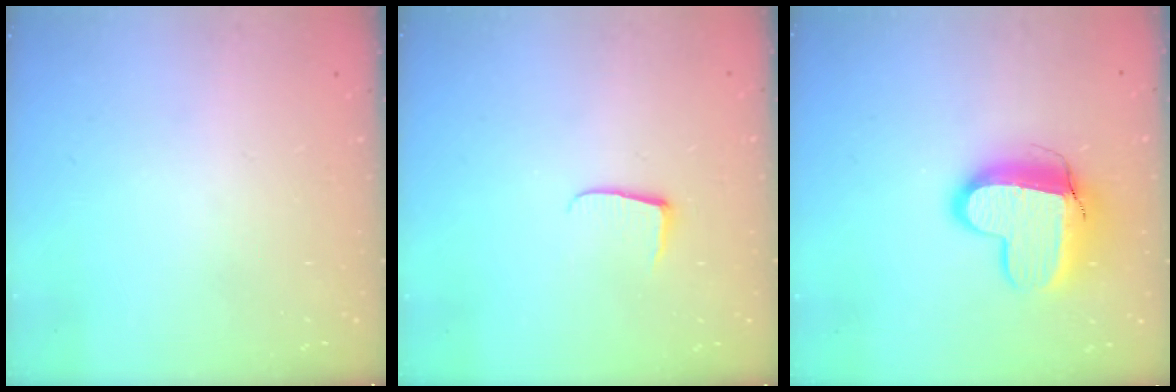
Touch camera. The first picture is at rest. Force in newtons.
{"total": 5.4, "press": 5.3, "slide": 0.5}
{"total": 13.4, "press": 13.3, "slide": 1.3}